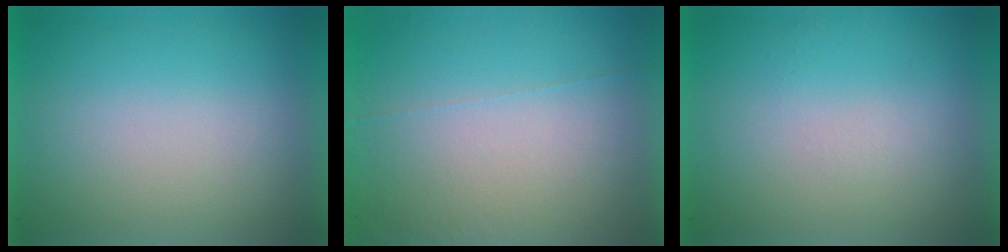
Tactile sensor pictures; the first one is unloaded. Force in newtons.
{"total": 5.9}
{"total": 1.1}